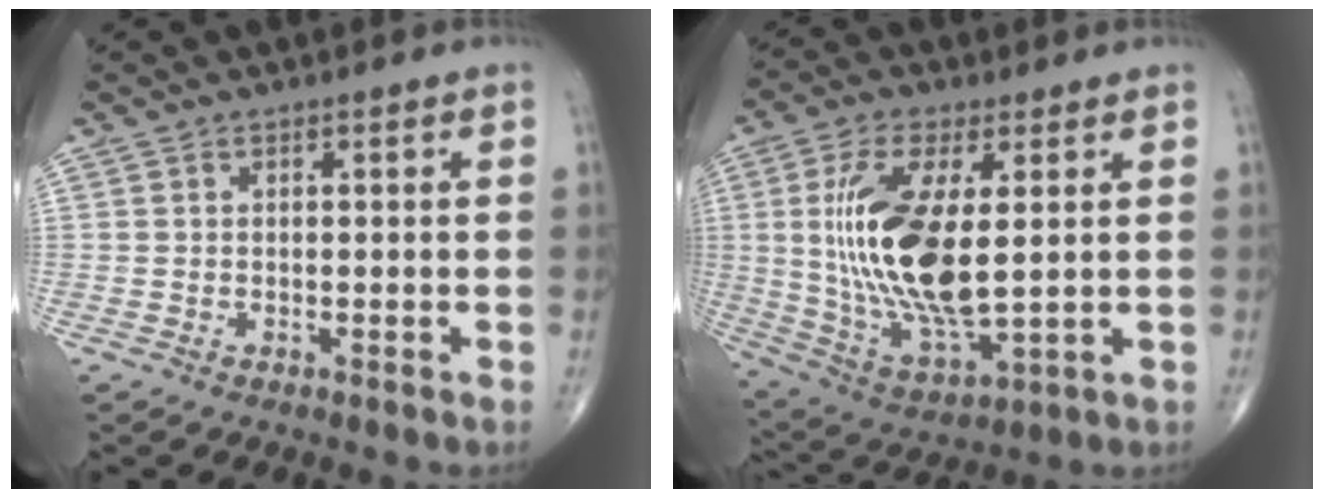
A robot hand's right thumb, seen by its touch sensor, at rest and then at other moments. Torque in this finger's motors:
{"motor_torque": [1.08, 3.92, 1.84, 0.17, 0.27]}